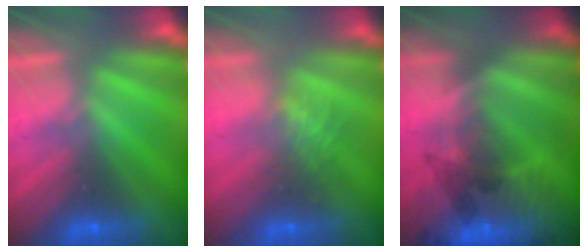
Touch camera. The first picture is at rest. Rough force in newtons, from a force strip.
{"total": 2.8}
{"total": 7.2}